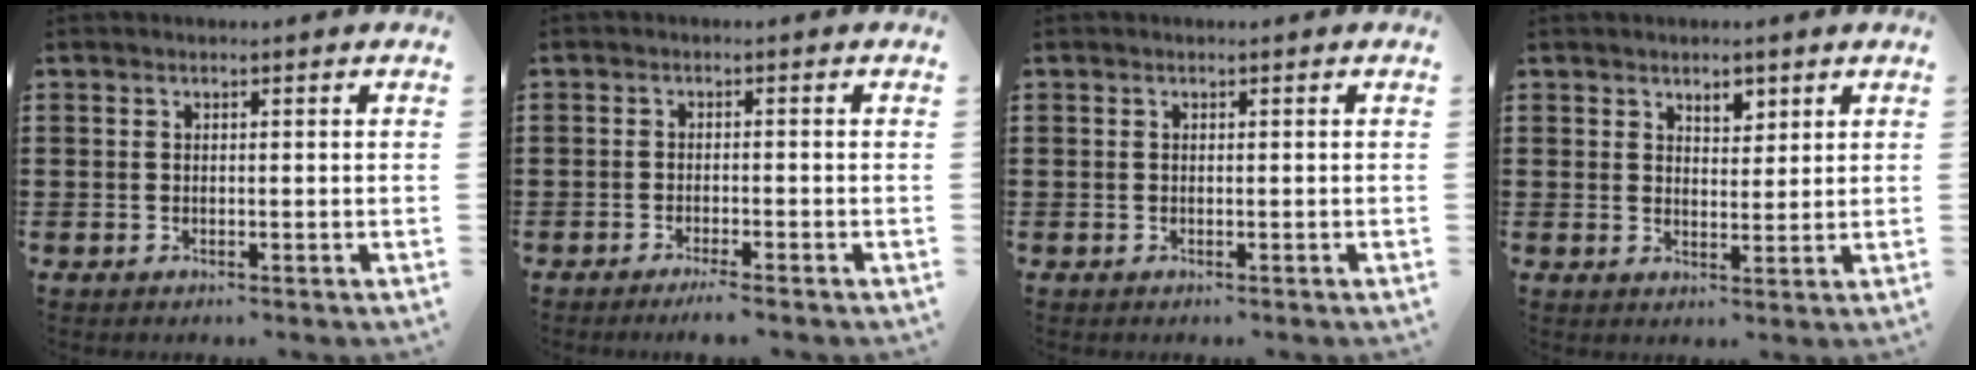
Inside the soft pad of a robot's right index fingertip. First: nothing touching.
{"total": 2.0, "force": [-1.8, -0.3, 1.0], "torque": [-0.017, -0.002, -0.032]}
{"total": 0.0}
{"total": 3.1, "force": [2.3, 1.6, 1.3], "torque": [-0.015, 0.001, 0.038]}